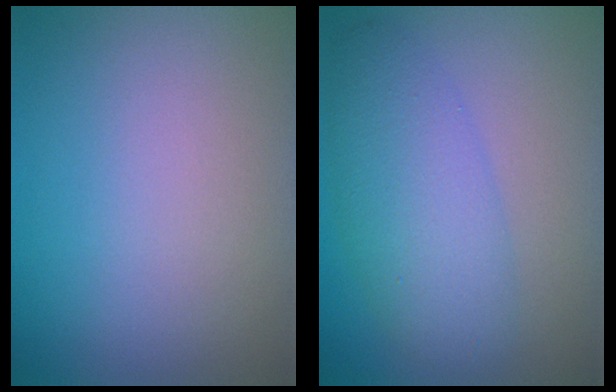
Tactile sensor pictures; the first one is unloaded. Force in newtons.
{"total": 5.0, "press": 5.0, "slide": 0.1}